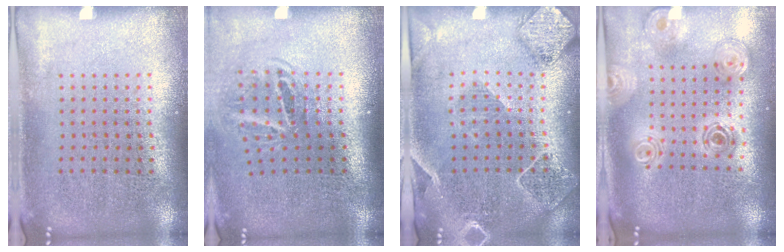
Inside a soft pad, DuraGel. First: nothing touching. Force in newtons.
{"total": 1.9, "press": 1.2, "slide": 1.5}
{"total": 2.1, "press": 1.9, "slide": 0.7}
{"total": 1.3, "press": 1.3, "slide": 0.4}